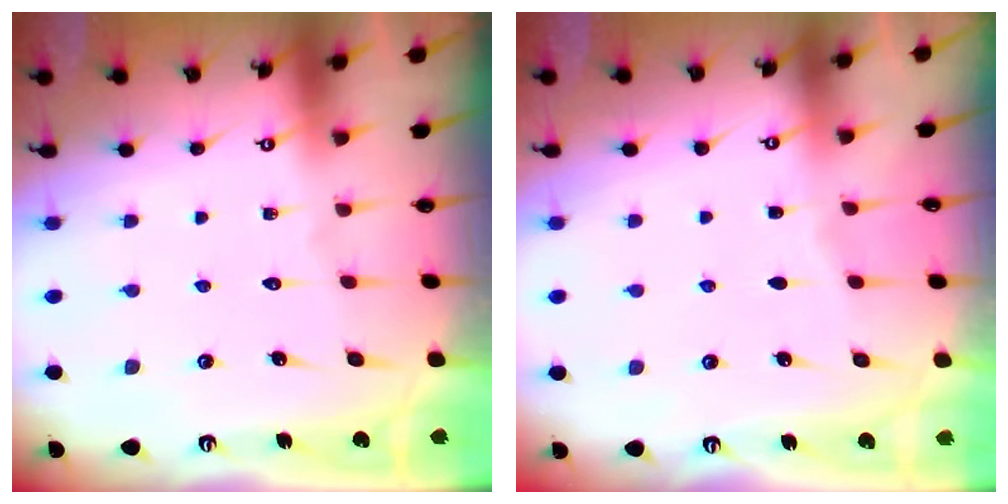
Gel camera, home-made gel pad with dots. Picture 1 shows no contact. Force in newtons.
{"total": 1.7, "press": 1.6, "slide": 0.3}